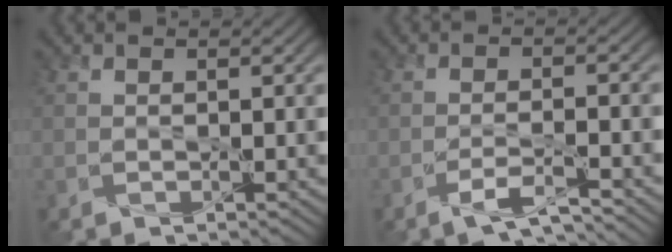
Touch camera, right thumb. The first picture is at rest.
{"total": 3.6, "force": [-2.6, 0.5, 2.4], "torque": [-0.046, 0.002, -0.054]}